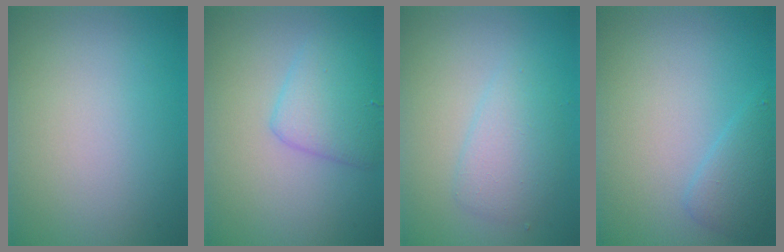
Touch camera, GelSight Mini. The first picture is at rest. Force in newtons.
{"total": 3.5, "press": 3.5, "slide": 0.1}
{"total": 2.7, "press": 2.7, "slide": 0.0}
{"total": 2.1, "press": 2.0, "slide": 0.2}